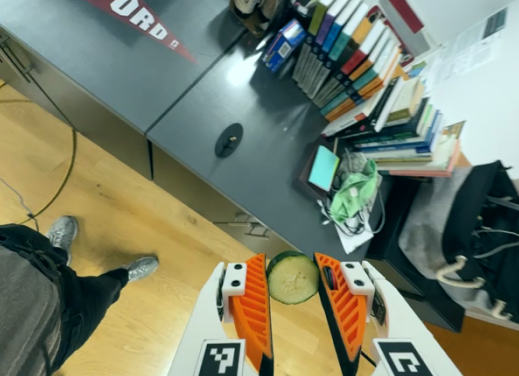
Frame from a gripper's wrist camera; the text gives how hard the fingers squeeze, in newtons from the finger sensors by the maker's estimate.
{"total": 6.5, "left": 5.8, "right": 7.3}